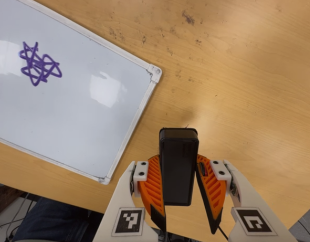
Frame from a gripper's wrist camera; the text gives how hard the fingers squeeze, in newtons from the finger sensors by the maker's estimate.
{"total": 8.5, "left": 6.7, "right": 10.3}